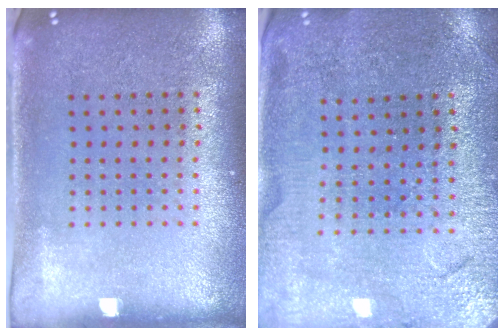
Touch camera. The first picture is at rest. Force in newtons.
{"total": 1.0, "press": 0.9, "slide": 0.3}